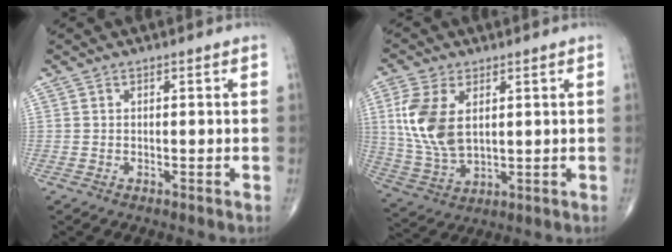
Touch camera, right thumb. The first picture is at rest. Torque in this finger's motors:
{"motor_torque": [-0.12, 0.55, 1.21, 0.48, 0.17]}